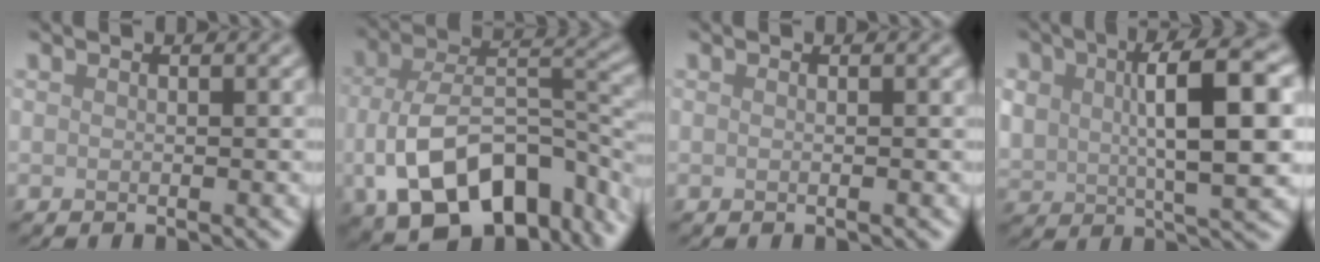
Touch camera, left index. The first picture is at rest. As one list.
[{"total": 13.9, "force": [-5.8, 7.5, 10.2], "torque": [-0.187, -0.007, -0.092]}, {"total": 0.8, "force": [0.0, 0.3, 0.8], "torque": [-0.009, -0.002, -0.005]}, {"total": 9.5, "force": [1.7, 4.1, 8.4], "torque": [-0.142, 0.005, 0.028]}]